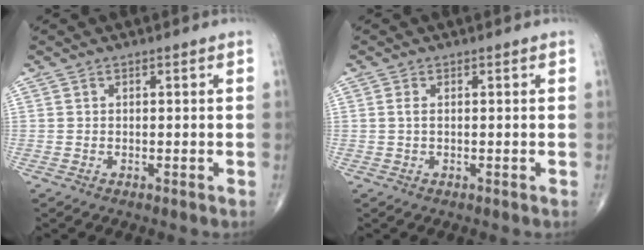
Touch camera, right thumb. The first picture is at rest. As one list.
[{"total": 1.1, "force": [0.2, 0.5, 1.0], "torque": [-0.027, 0.002, 0.004]}]